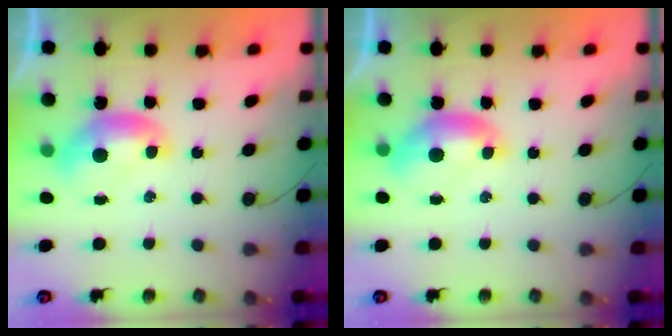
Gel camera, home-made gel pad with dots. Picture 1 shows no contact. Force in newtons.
{"total": 0.8, "press": 0.6, "slide": 0.5}